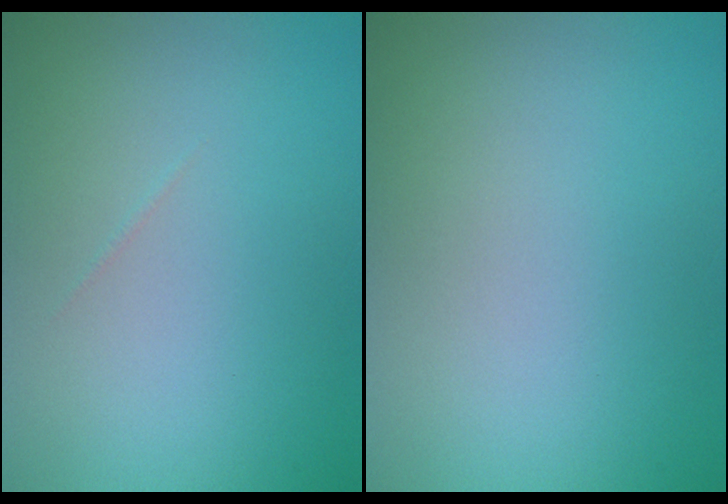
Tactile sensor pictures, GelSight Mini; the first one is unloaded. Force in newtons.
{"total": 0.0}